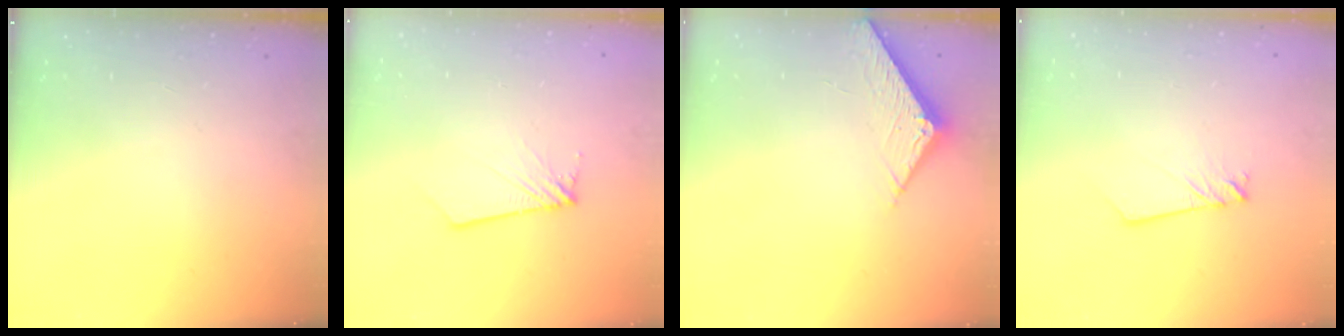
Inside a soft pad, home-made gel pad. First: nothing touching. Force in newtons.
{"total": 2.8, "press": 2.8, "slide": 0.3}
{"total": 7.4, "press": 7.4, "slide": 0.2}
{"total": 2.4, "press": 2.4, "slide": 0.2}